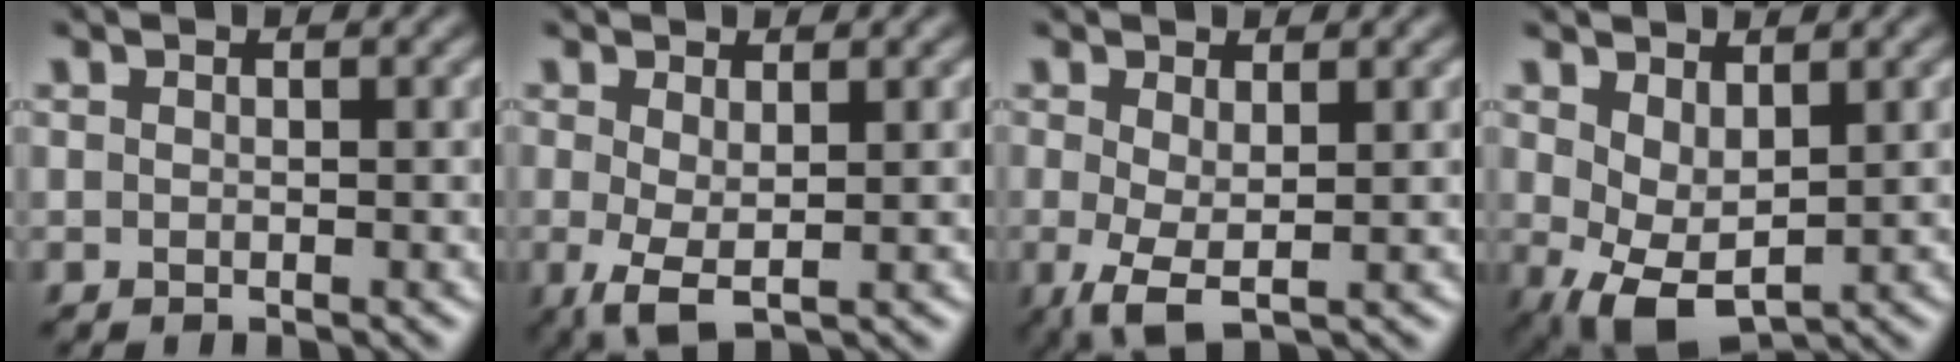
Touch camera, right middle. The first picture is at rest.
{"total": 2.8, "force": [-0.1, 1.0, 2.6], "torque": [-0.062, -0.007, -0.004]}
{"total": 3.2, "force": [-0.2, 1.1, 3.0], "torque": [-0.069, -0.007, -0.006]}
{"total": 4.1, "force": [0.4, 2.2, 3.5], "torque": [-0.080, -0.006, 0.012]}